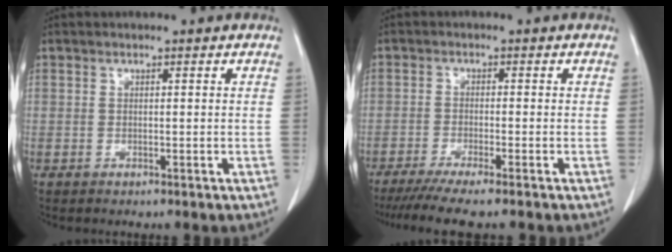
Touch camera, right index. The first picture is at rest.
{"total": 7.6, "force": [-6.3, -0.5, 4.3], "torque": [-0.058, -0.020, -0.099]}